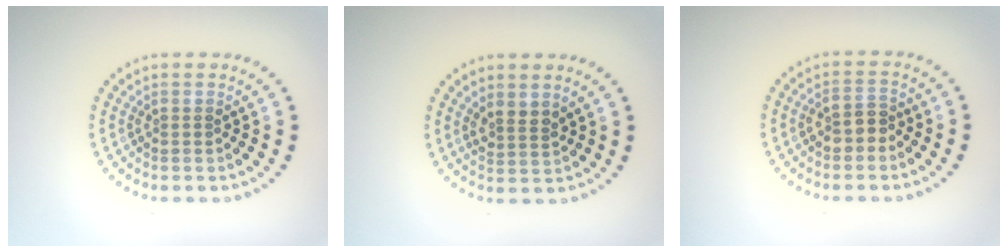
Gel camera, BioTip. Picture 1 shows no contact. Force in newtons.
{"total": 1.8, "press": 1.4, "slide": 1.1}
{"total": 2.1, "press": 2.0, "slide": 0.7}